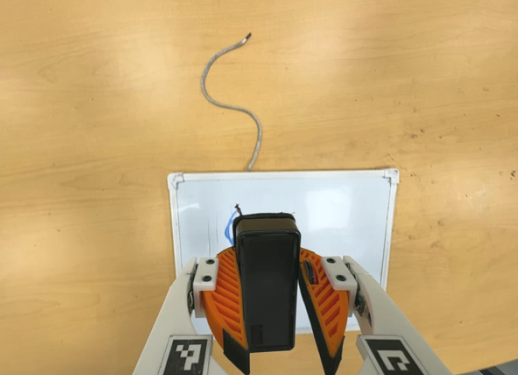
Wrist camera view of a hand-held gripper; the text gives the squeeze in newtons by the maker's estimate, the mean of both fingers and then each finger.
{"total": 8.4, "left": 8.9, "right": 8.0}